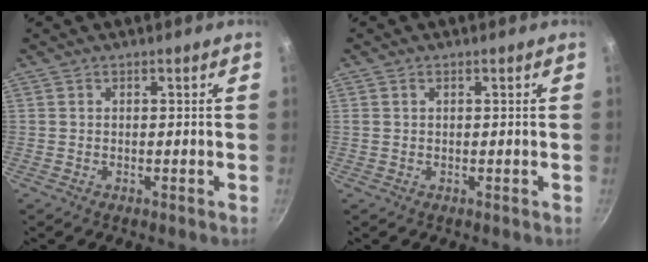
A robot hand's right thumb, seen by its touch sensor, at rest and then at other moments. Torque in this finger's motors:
{"motor_torque": [0.31, -0.53, -0.46, 0.06, -0.01]}